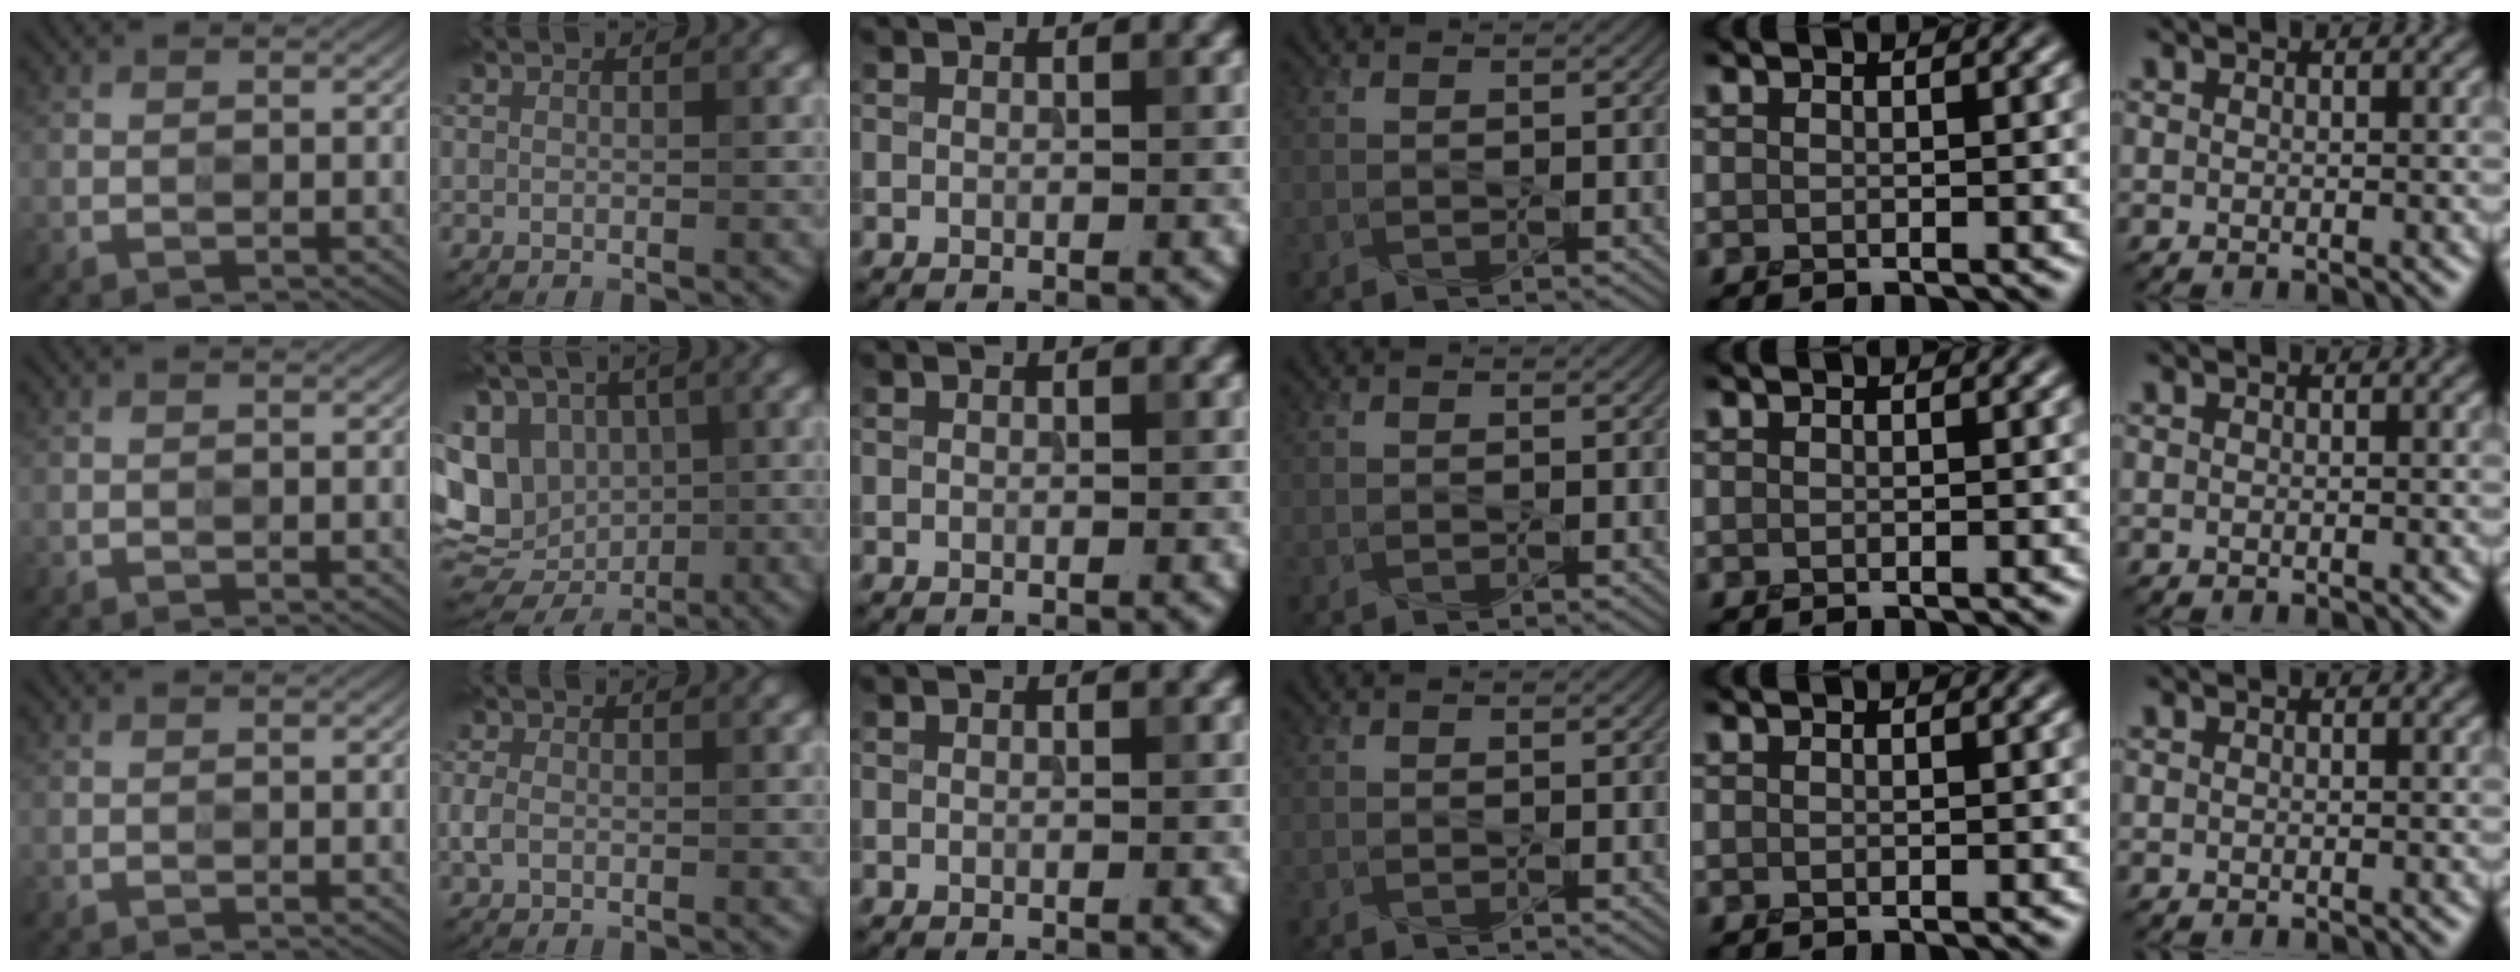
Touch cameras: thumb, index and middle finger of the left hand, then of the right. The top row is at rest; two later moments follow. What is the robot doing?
{"motion": "press", "object": "toy piano key"}